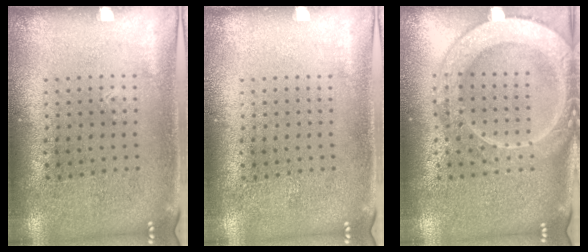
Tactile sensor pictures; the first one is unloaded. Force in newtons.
{"total": 0.0}
{"total": 4.1, "press": 4.1, "slide": 0.5}